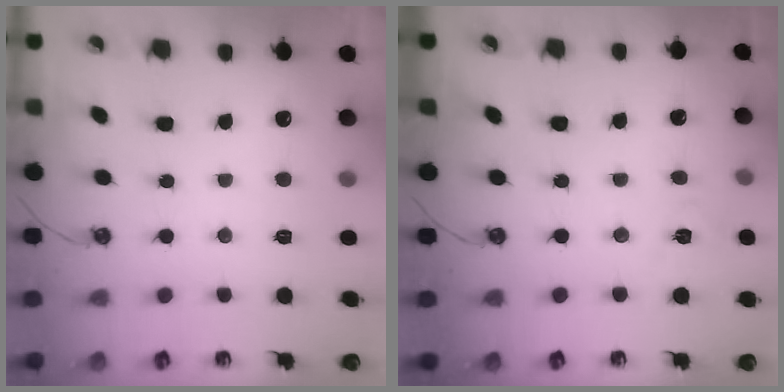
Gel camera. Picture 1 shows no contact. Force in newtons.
{"total": 4.4, "press": 4.4, "slide": 0.5}